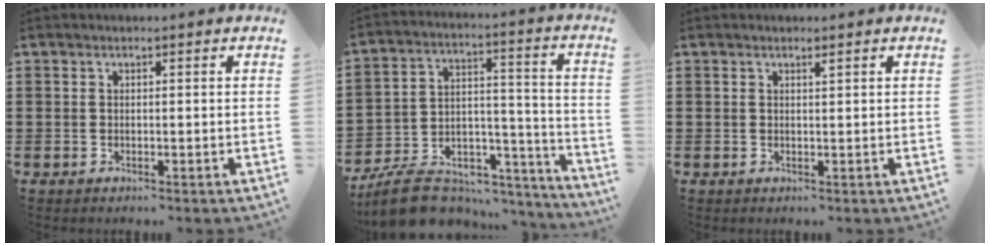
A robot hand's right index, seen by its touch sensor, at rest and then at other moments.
{"total": 9.6, "force": [-8.3, 3.6, 3.1], "torque": [-0.056, 0.023, -0.155]}
{"total": 0.7, "force": [0.6, 0.0, 0.4], "torque": [-0.009, -0.001, 0.011]}